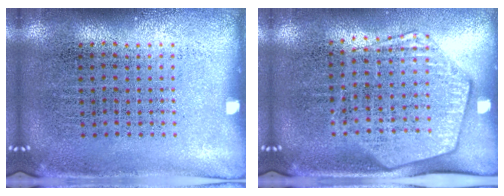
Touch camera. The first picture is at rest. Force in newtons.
{"total": 1.9, "press": 1.7, "slide": 0.9}